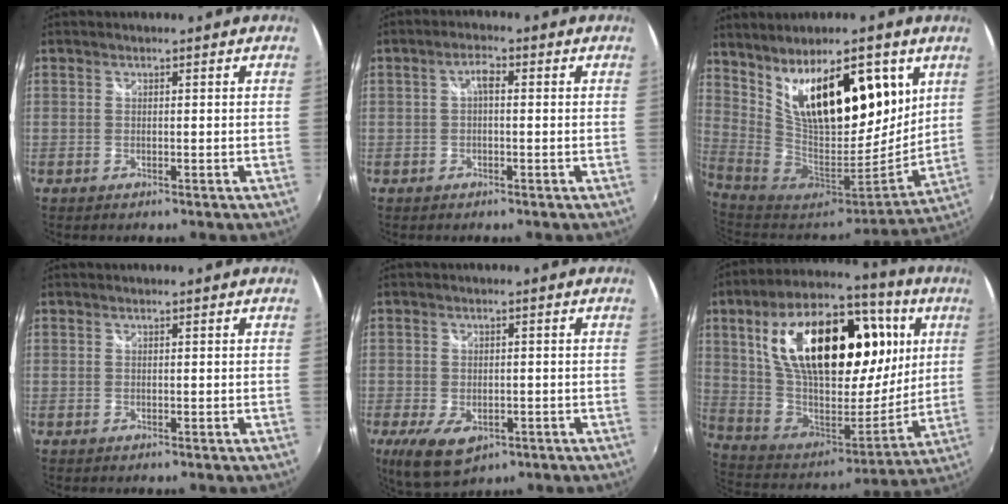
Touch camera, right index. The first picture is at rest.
{"total": 2.3, "force": [0.0, 1.0, 2.1], "torque": [-0.041, 0.009, -0.002]}
{"total": 20.7, "force": [8.8, 8.9, 16.5], "torque": [-0.276, -0.003, 0.161]}
{"total": 0.0}
{"total": 8.8, "force": [-4.3, 4.9, 5.9], "torque": [-0.132, -0.031, -0.069]}
{"total": 32.7, "force": [9.3, 17.0, 26.4], "torque": [-0.499, 0.036, 0.161]}